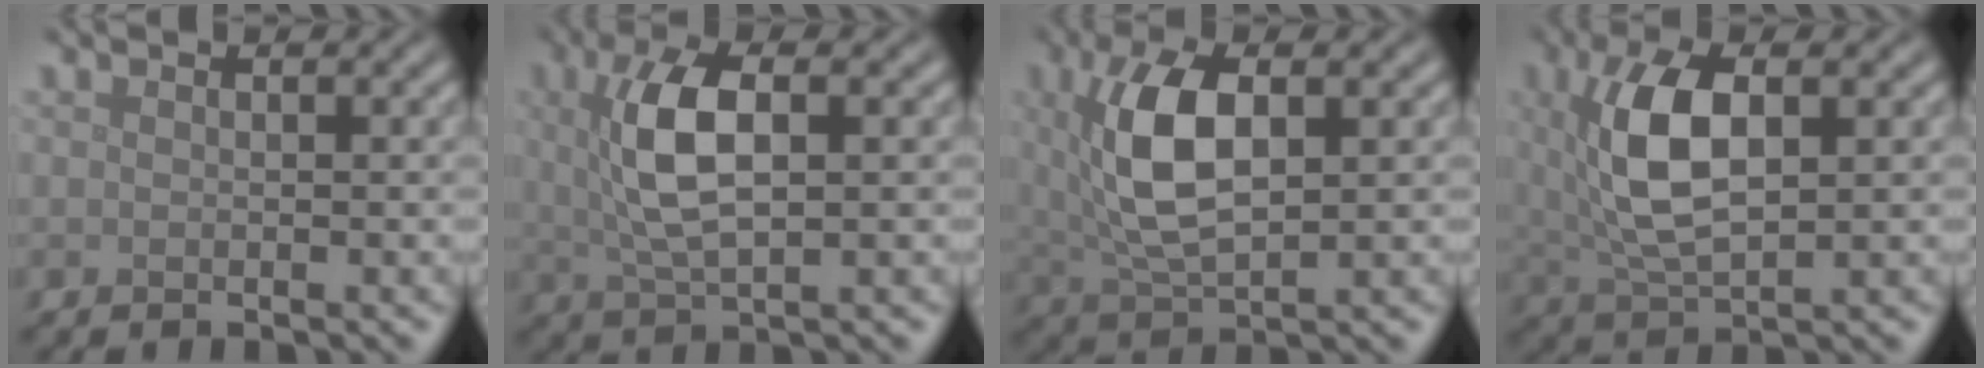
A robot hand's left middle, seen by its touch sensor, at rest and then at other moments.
{"total": 5.9, "force": [1.1, 2.3, 5.3], "torque": [-0.110, 0.009, 0.020]}
{"total": 7.1, "force": [1.4, 3.2, 6.2], "torque": [-0.130, 0.006, 0.028]}
{"total": 7.1, "force": [1.4, 3.1, 6.2], "torque": [-0.130, 0.006, 0.027]}